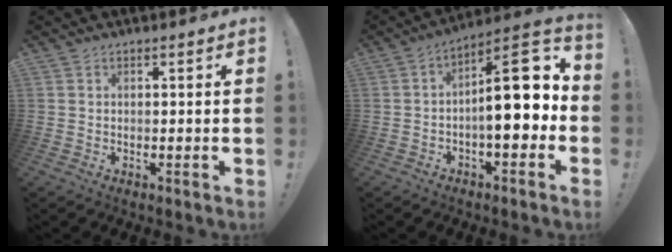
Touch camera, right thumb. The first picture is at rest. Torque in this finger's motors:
{"motor_torque": [0.68, 0.69, 1.96, -0.20, 0.19]}